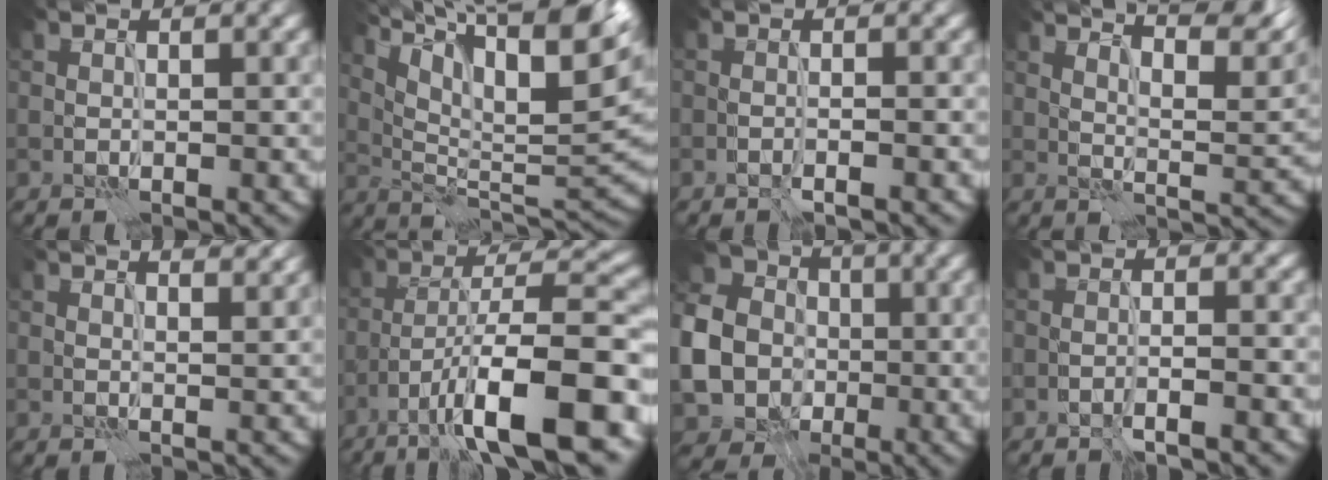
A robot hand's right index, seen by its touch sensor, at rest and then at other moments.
{"total": 15.3, "force": [9.2, 5.1, 11.2], "torque": [-0.199, 0.031, 0.150]}
{"total": 1.1, "force": [-0.7, 0.2, 0.8], "torque": [-0.009, -0.005, -0.011]}
{"total": 10.0, "force": [7.5, 2.0, 6.3], "torque": [-0.076, 0.021, 0.089]}
{"total": 3.9, "force": [3.0, 1.4, 2.1], "torque": [-0.009, 0.020, 0.017]}
{"total": 11.5, "force": [-5.9, 2.6, 9.6], "torque": [-0.146, 0.013, -0.096]}
{"total": 10.4, "force": [-1.5, 9.3, 4.5], "torque": [-0.123, -0.020, -0.033]}
{"total": 1.8, "force": [-1.3, 0.3, 1.3], "torque": [-0.013, 0.002, -0.026]}